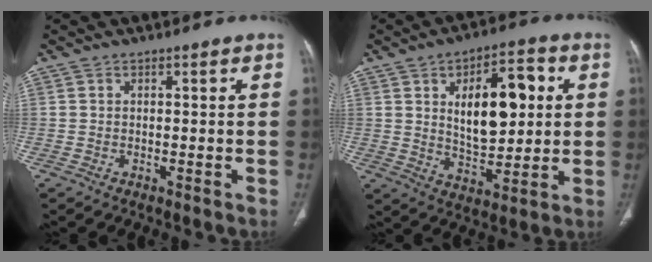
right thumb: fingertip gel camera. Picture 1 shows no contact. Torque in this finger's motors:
{"motor_torque": [-1.03, 1.61, 0.80, 0.80, 0.28]}